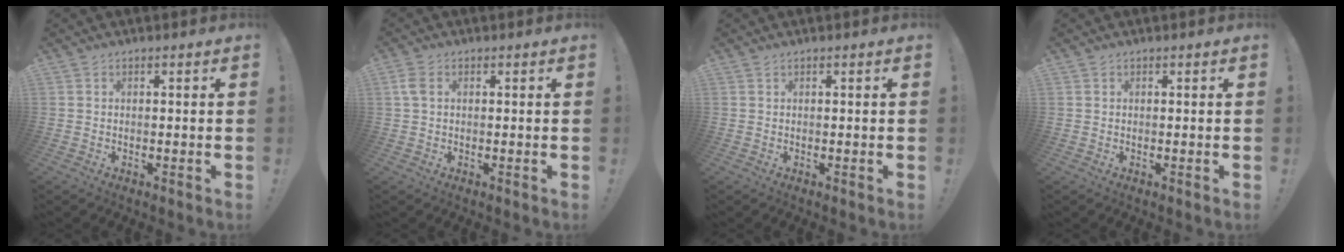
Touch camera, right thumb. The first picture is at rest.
{"total": 2.8, "force": [0.9, 1.6, 2.2], "torque": [-0.039, 0.003, 0.015]}
{"total": 0.0}
{"total": 0.0}